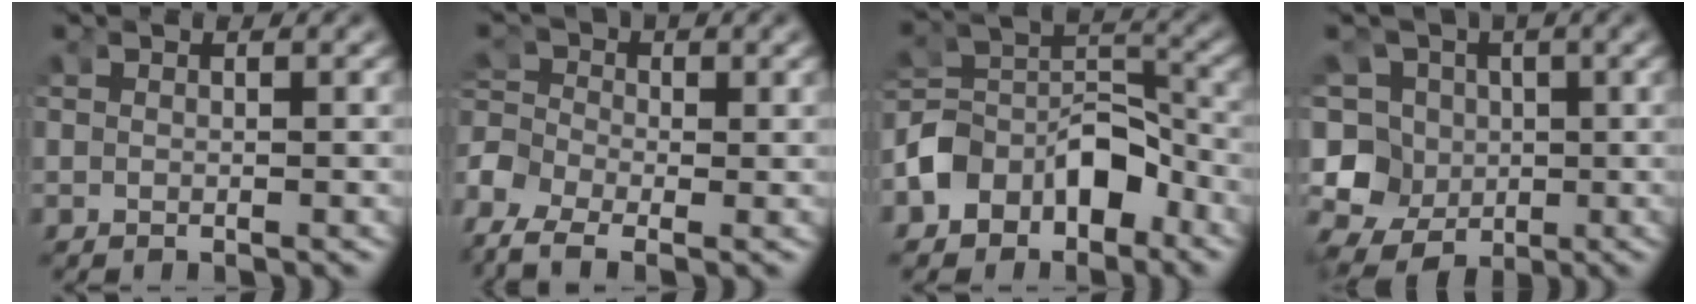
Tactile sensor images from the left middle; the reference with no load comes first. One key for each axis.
{"total": 4.9, "fx": -1.9, "fy": 3.8, "fz": 2.5, "tx": -0.069, "ty": -0.025, "tz": -0.028}
{"total": 5.3, "fx": -2.6, "fy": 3.8, "fz": 2.6, "tx": -0.056, "ty": -0.006, "tz": -0.040}
{"total": 11.0, "fx": -0.9, "fy": 10.0, "fz": 4.6, "tx": -0.101, "ty": -0.038, "tz": -0.013}